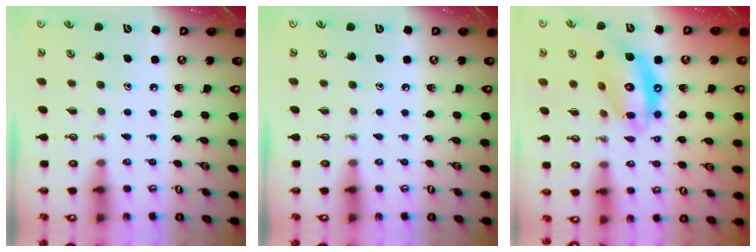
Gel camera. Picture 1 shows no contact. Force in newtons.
{"total": 0.0}
{"total": 13.6, "press": 13.6, "slide": 1.2}